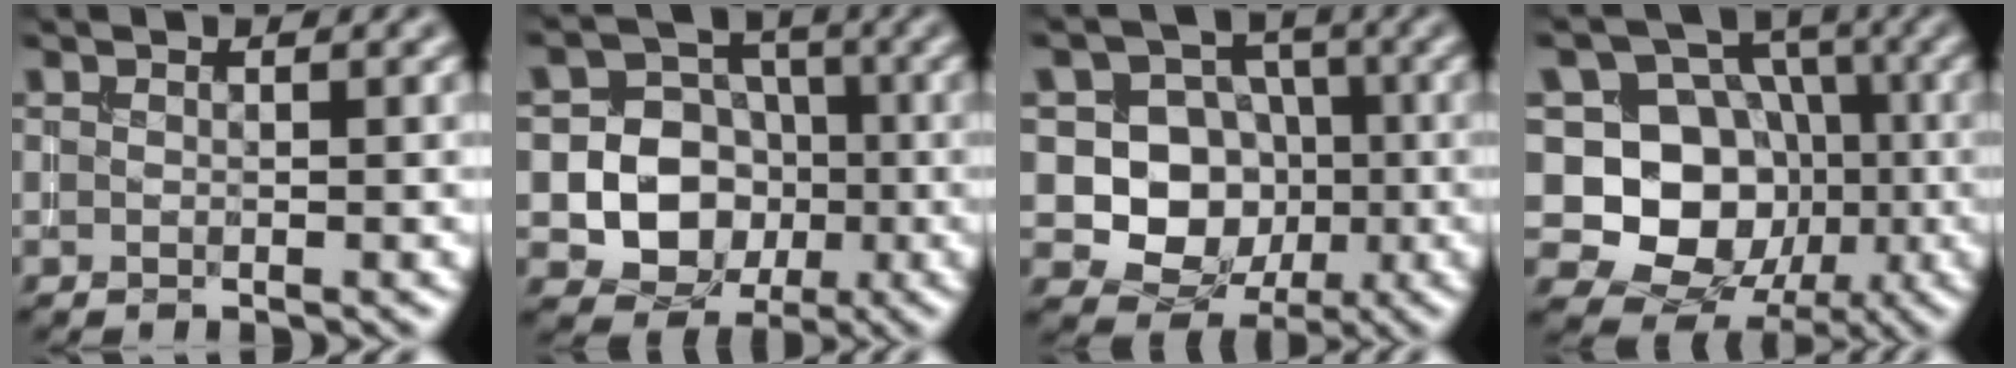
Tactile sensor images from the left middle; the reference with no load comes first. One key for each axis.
{"total": 9.6, "fx": -1.9, "fy": 8.7, "fz": 3.4, "tx": -0.049, "ty": 0.003, "tz": -0.055}
{"total": 7.9, "fx": -0.7, "fy": 7.1, "fz": 3.3, "tx": -0.041, "ty": 0.006, "tz": -0.032}
{"total": 11.9, "fx": -1.3, "fy": 10.3, "fz": 5.7, "tx": -0.086, "ty": 0.007, "tz": -0.051}